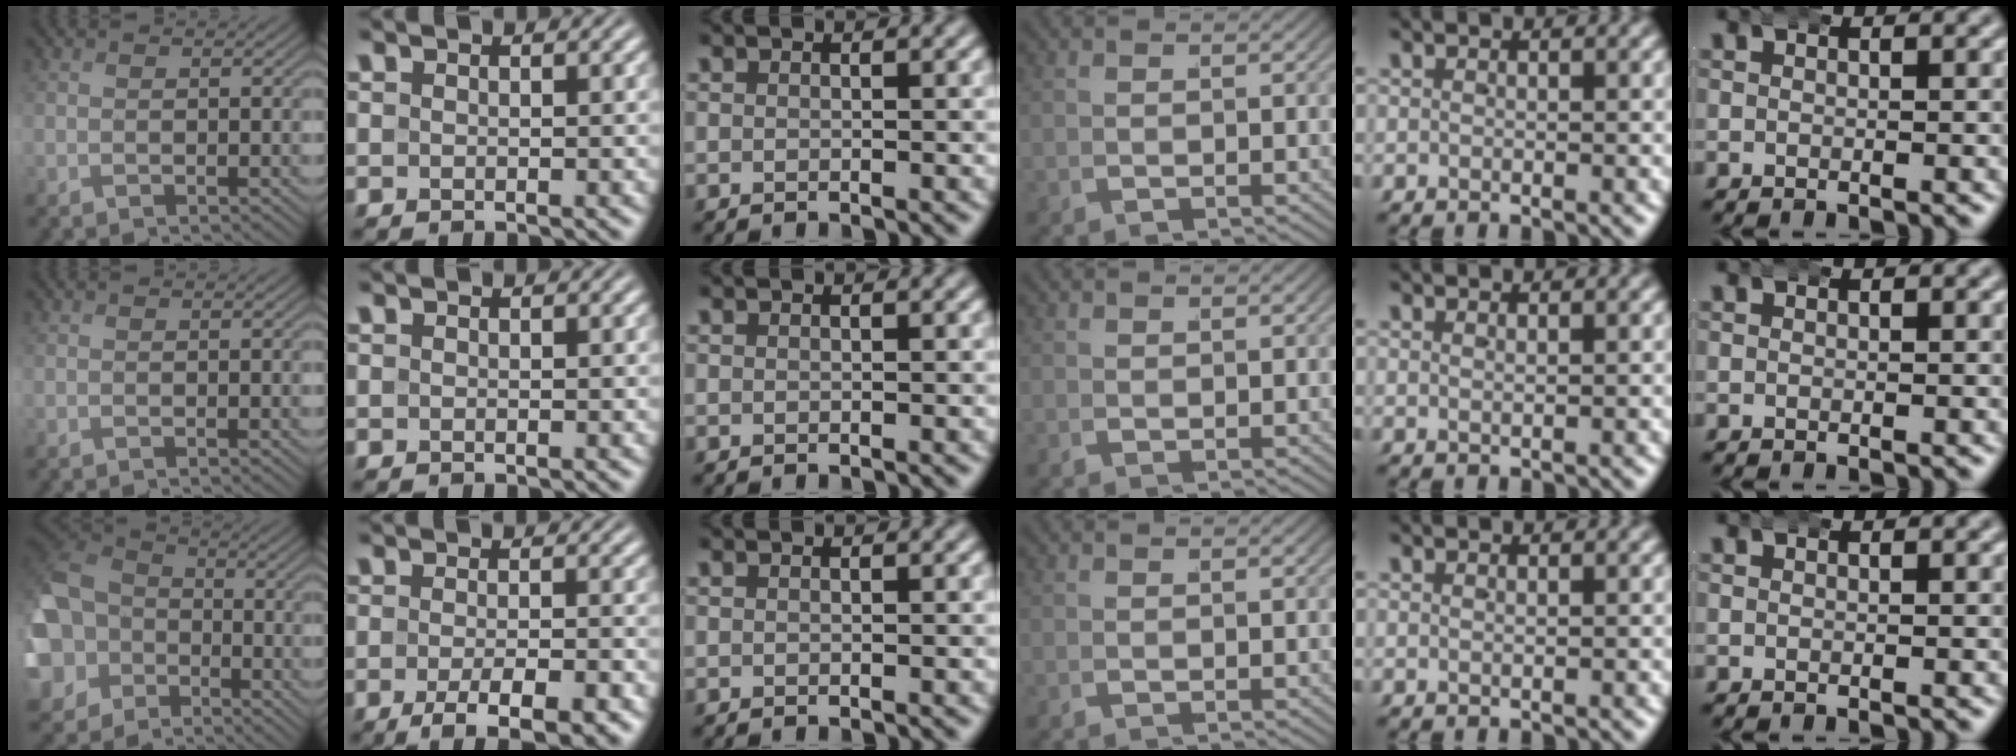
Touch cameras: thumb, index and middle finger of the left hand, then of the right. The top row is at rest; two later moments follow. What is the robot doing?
{"motion": "wrap", "object": "arm wrap"}